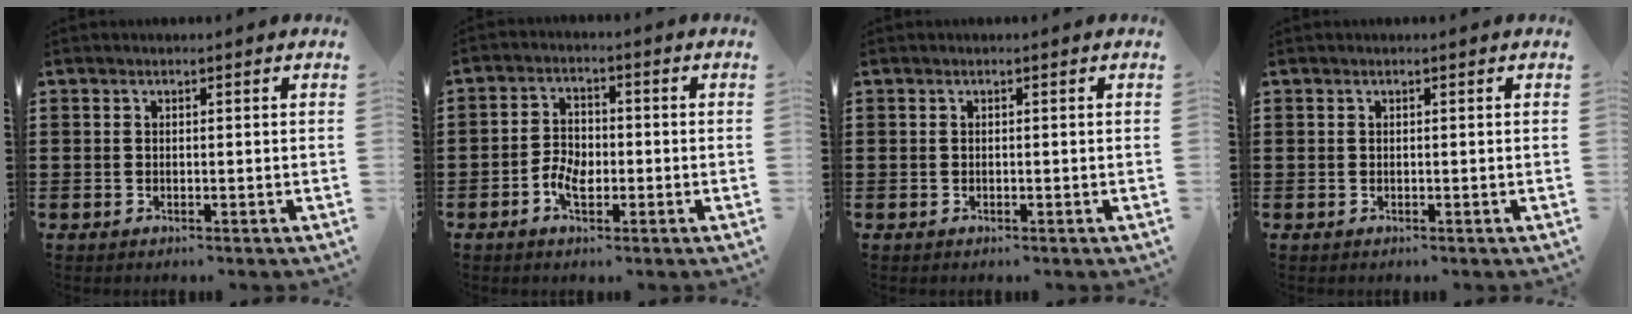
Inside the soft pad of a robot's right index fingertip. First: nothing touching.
{"total": 4.1, "force": [-1.7, 2.3, 3.0], "torque": [-0.069, -0.003, -0.035]}
{"total": 0.0}
{"total": 0.0}